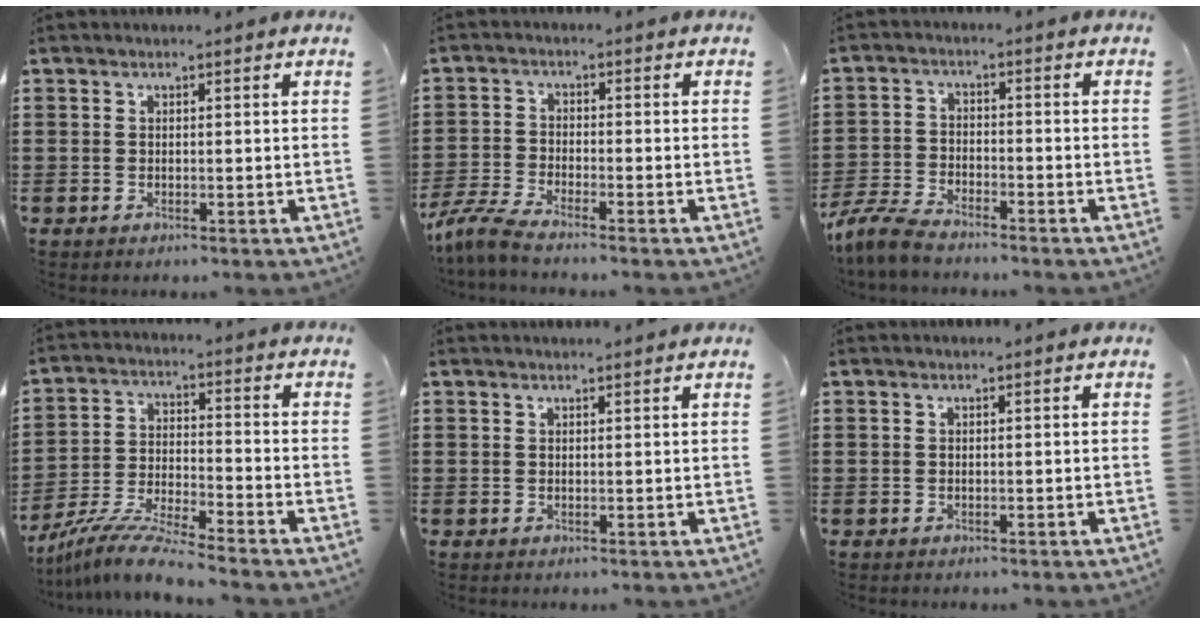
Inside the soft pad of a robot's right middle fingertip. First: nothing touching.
{"total": 4.2, "force": [-3.7, 0.0, 2.0], "torque": [-0.071, -0.020, -0.081]}
{"total": 5.4, "force": [-4.9, 1.0, 2.1], "torque": [-0.069, -0.008, -0.103]}
{"total": 8.4, "force": [-7.8, -0.3, 3.1], "torque": [-0.067, -0.003, -0.153]}
{"total": 0.5, "force": [0.5, -0.1, 0.1], "torque": [0.005, -0.005, 0.008]}
{"total": 0.0}